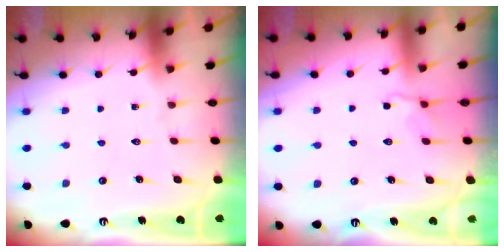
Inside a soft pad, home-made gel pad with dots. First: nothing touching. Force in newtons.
{"total": 2.2, "press": 1.5, "slide": 1.6}